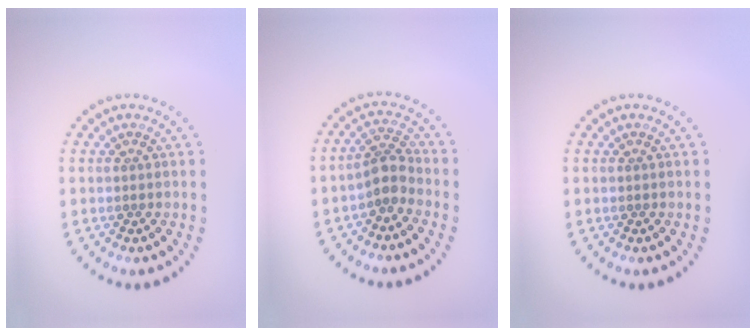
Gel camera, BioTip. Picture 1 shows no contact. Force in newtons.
{"total": 2.7, "press": 2.1, "slide": 1.7}
{"total": 0.0}